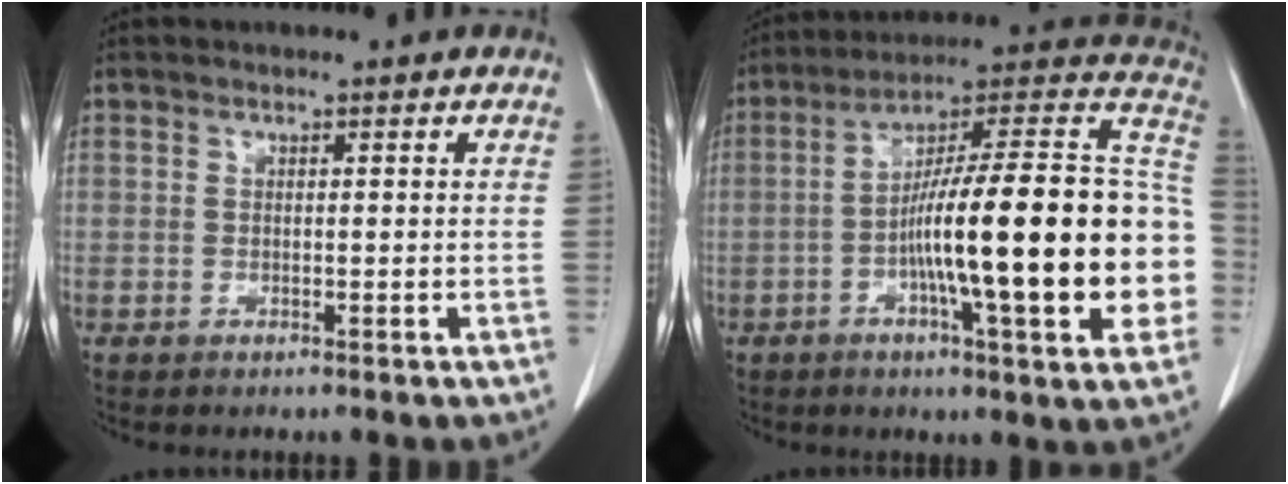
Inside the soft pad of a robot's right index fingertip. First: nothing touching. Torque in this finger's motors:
{"motor_torque": [1.39, 0.00, 1.05, 0.20]}